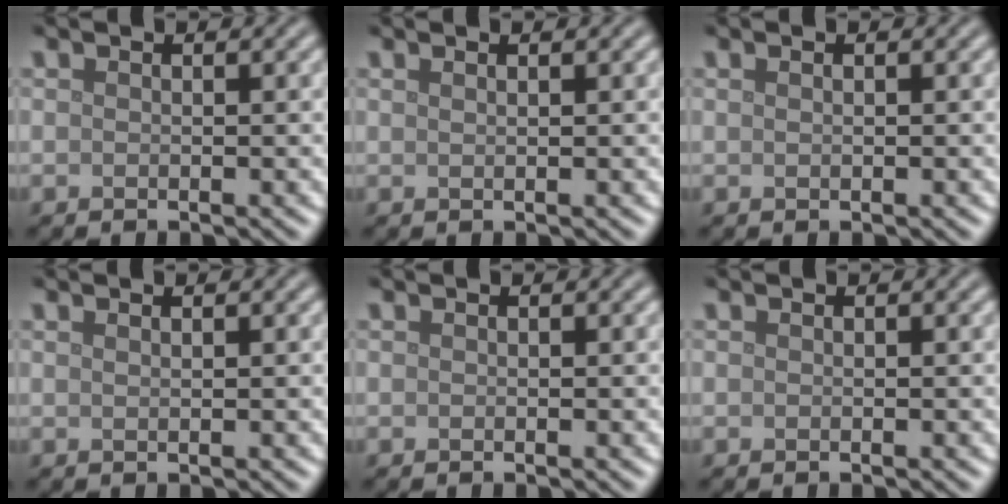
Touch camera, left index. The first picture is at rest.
{"total": 1.0, "force": [0.6, 0.4, 0.7], "torque": [-0.004, 0.000, 0.002]}
{"total": 0.6, "force": [0.3, 0.3, 0.5], "torque": [-0.008, -0.002, 0.004]}
{"total": 0.7, "force": [0.5, 0.2, 0.4], "torque": [-0.005, 0.000, 0.005]}
{"total": 0.0}
{"total": 0.0}